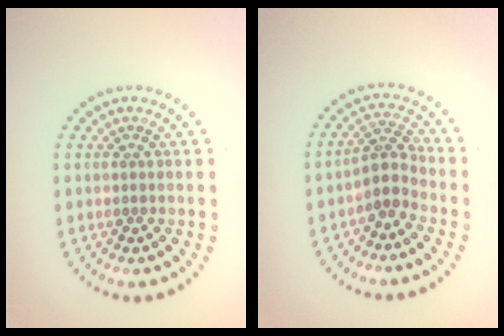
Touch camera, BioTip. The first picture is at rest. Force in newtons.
{"total": 2.5, "press": 2.0, "slide": 1.6}